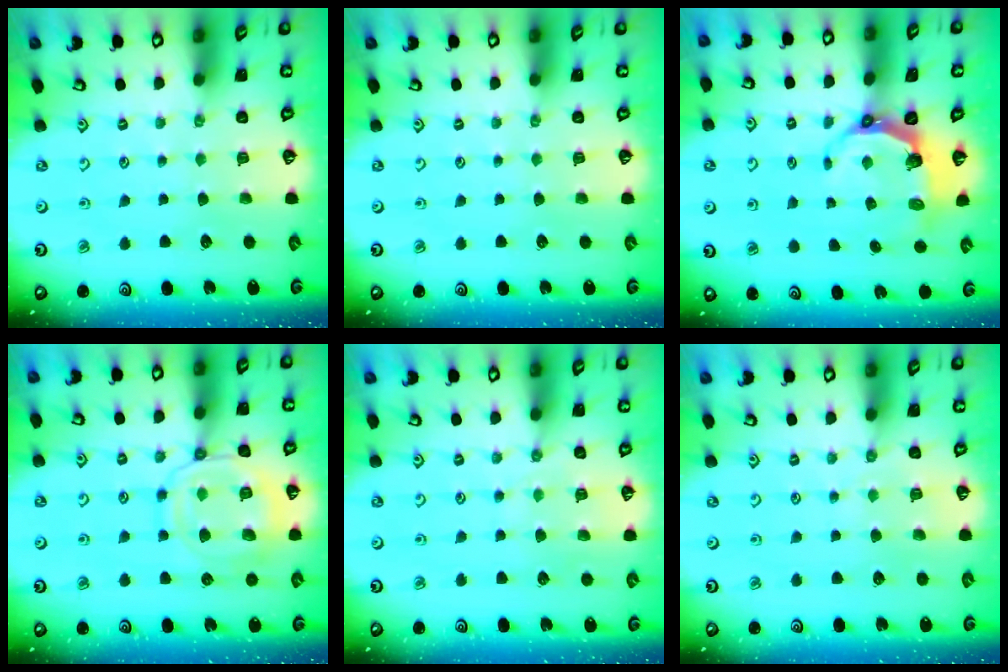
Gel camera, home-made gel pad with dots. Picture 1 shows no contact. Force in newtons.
{"total": 0.0}
{"total": 6.4, "press": 4.9, "slide": 4.2}
{"total": 13.4, "press": 13.3, "slide": 1.1}
{"total": 5.8, "press": 5.7, "slide": 0.8}
{"total": 4.7, "press": 4.7, "slide": 0.5}